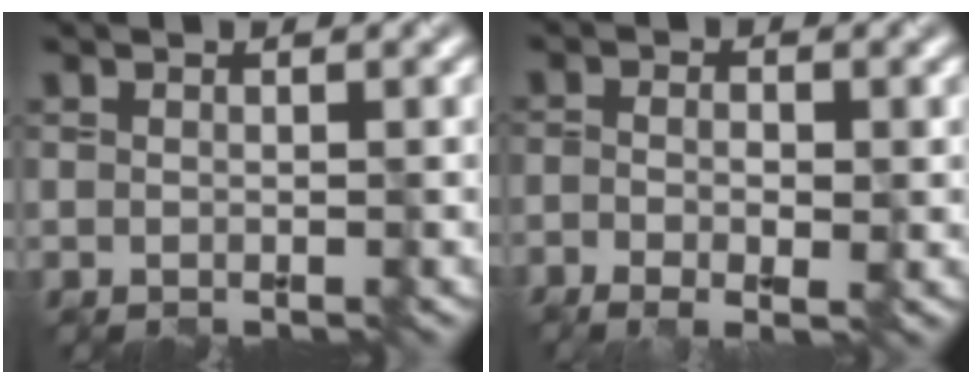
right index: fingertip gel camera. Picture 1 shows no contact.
{"total": 2.8, "force": [-1.6, 0.6, 2.2], "torque": [-0.044, 0.000, -0.019]}